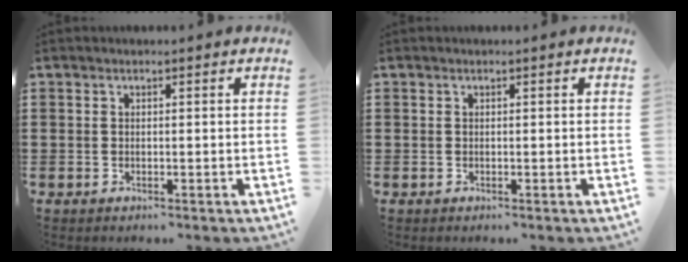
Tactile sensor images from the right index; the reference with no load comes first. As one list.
[{"total": 0.0}]